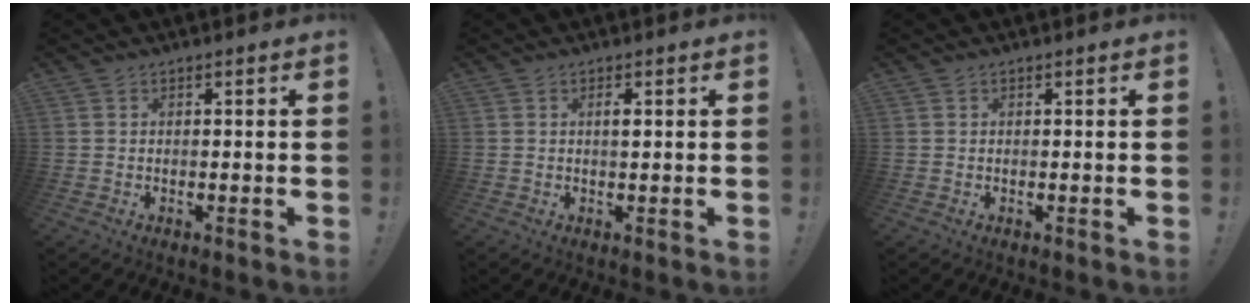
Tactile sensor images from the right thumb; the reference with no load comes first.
{"total": 1.6, "force": [0.2, 0.4, 1.5], "torque": [-0.022, -0.001, 0.000]}
{"total": 0.0}